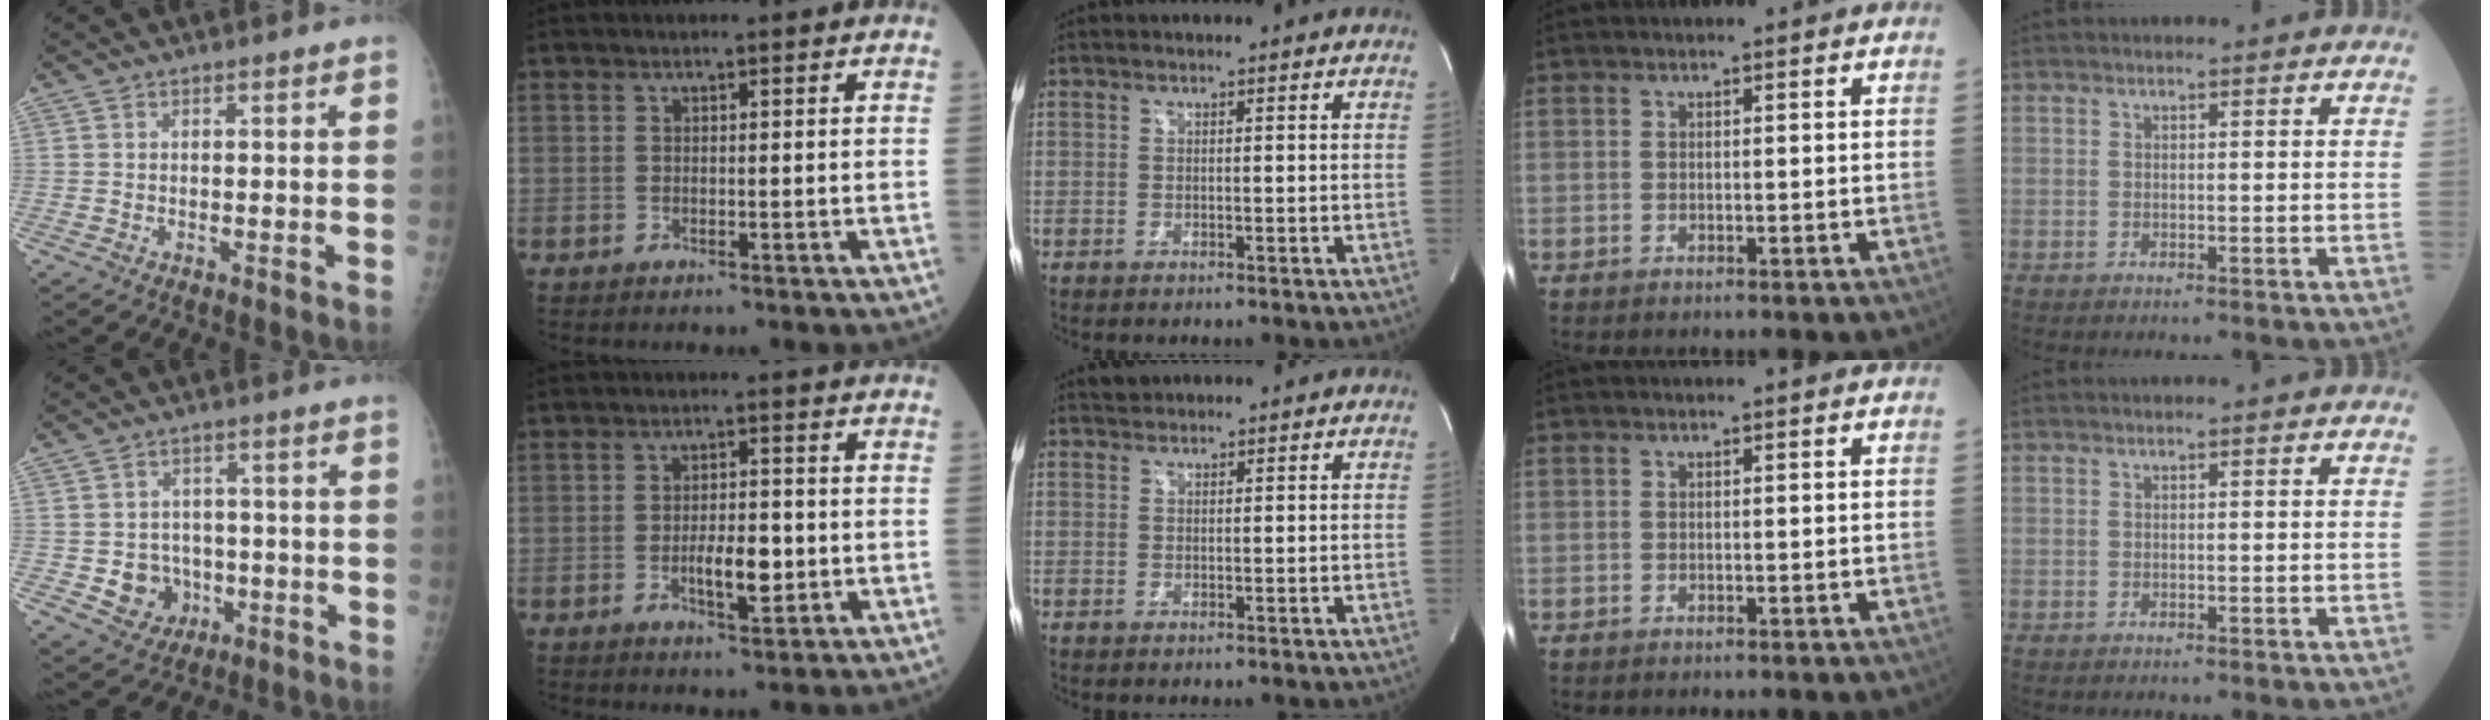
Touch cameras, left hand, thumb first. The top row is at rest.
{"thumb": {"total": 7.1, "force": [-1.5, 6.4, 2.6], "torque": [-0.007, 0.010, -0.016]}, "index": {"total": 5.0, "force": [-1.2, 1.8, 4.5], "torque": [-0.076, -0.002, -0.019]}, "middle": {"total": 1.0, "force": [0.9, 0.3, -0.1], "torque": [-0.003, 0.009, 0.017]}}